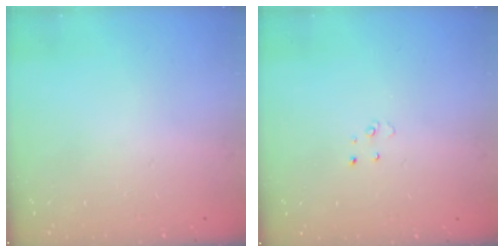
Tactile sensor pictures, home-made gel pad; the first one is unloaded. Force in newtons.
{"total": 2.5, "press": 2.5, "slide": 0.2}